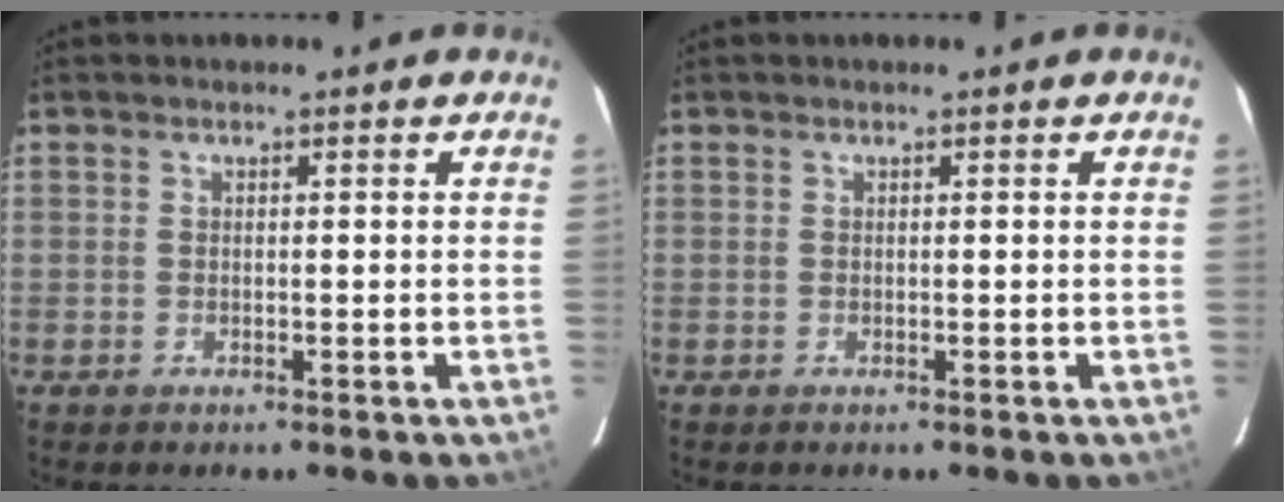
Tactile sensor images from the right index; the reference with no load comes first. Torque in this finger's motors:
{"motor_torque": [0.00, 0.00, 0.00, 0.00]}